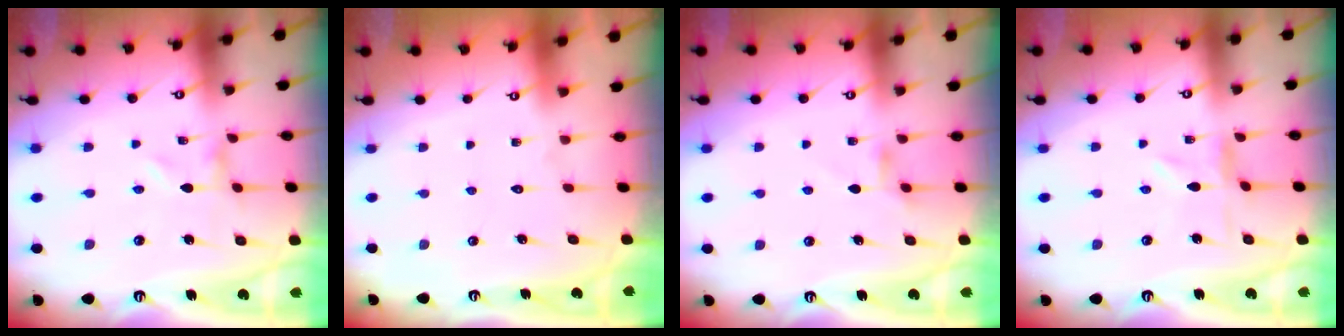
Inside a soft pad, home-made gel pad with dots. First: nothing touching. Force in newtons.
{"total": 1.6, "press": 1.6, "slide": 0.1}
{"total": 2.8, "press": 2.7, "slide": 0.5}
{"total": 0.8, "press": 0.8, "slide": 0.2}